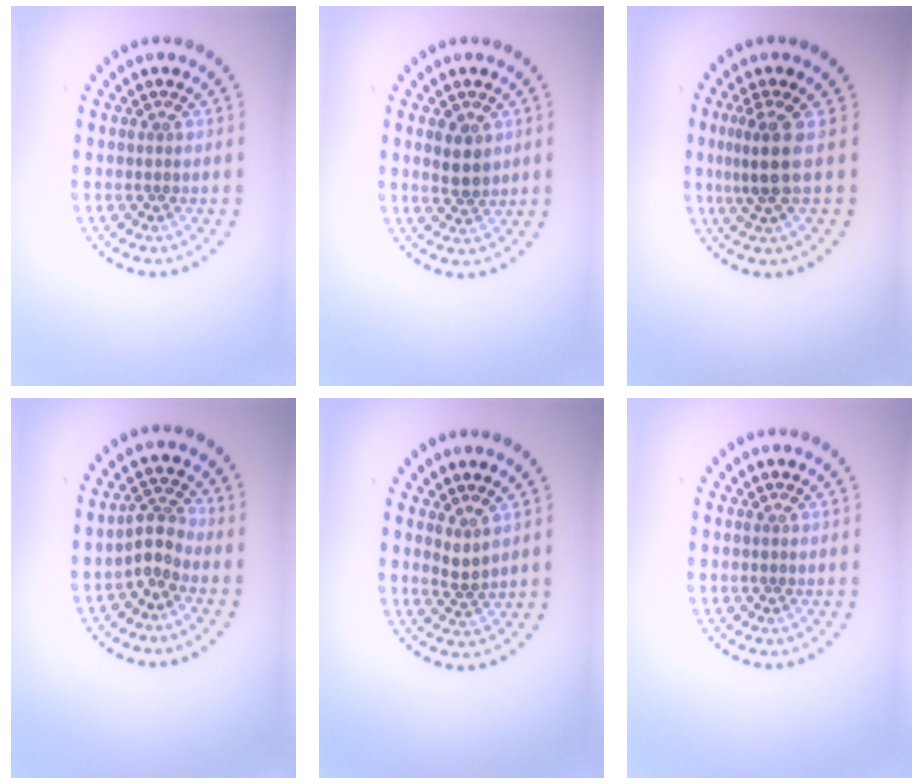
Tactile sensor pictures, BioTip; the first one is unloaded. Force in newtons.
{"total": 2.3, "press": 2.2, "slide": 0.7}
{"total": 2.8, "press": 2.1, "slide": 1.8}
{"total": 2.2, "press": 1.5, "slide": 1.7}
{"total": 1.1, "press": 0.8, "slide": 0.8}
{"total": 0.0}